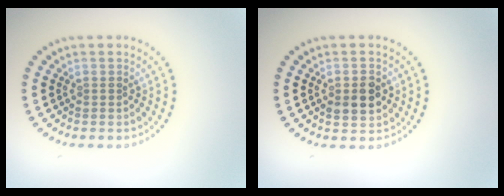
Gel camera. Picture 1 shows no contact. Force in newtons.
{"total": 3.0, "press": 3.0, "slide": 0.2}